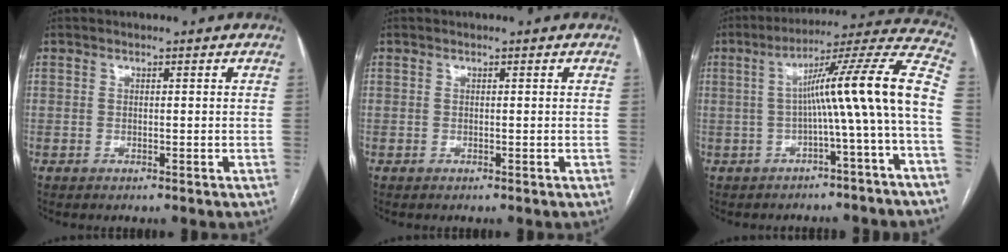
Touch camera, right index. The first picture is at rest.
{"total": 0.0}
{"total": 13.9, "force": [-1.9, -1.8, 13.6], "torque": [-0.181, 0.036, -0.034]}